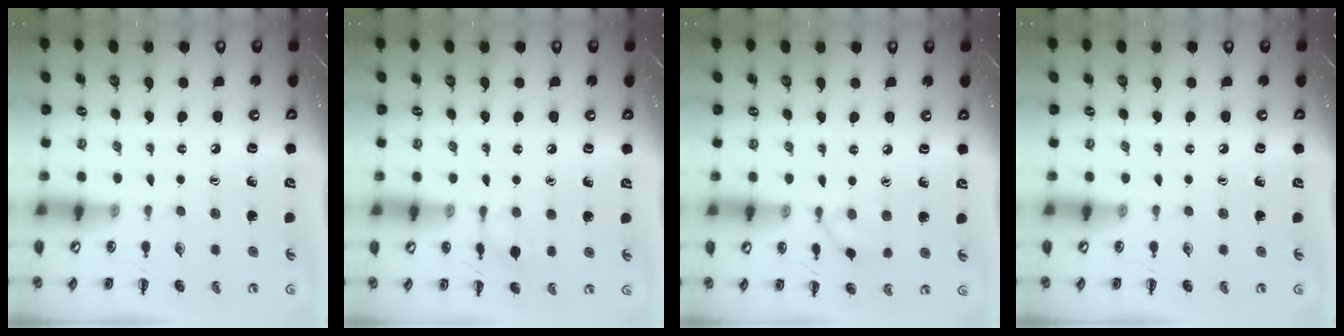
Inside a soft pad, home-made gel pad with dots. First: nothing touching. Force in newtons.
{"total": 5.5, "press": 5.3, "slide": 1.4}
{"total": 5.3, "press": 5.1, "slide": 1.7}
{"total": 0.0}